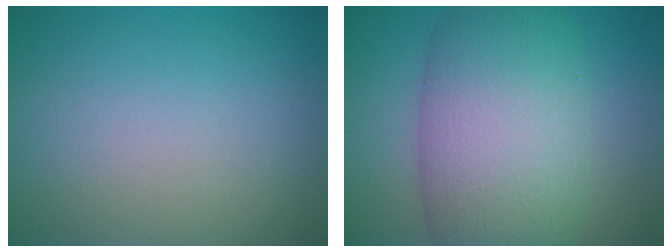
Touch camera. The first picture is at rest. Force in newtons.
{"total": 11.5, "press": 11.5, "slide": 0.5}